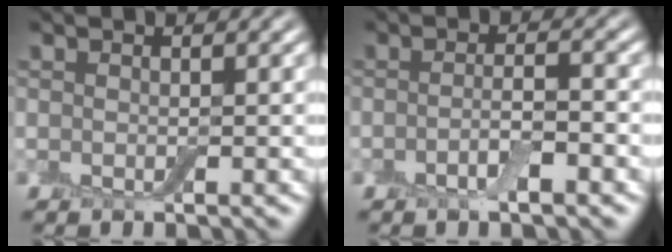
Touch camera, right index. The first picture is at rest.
{"total": 2.5, "force": [-1.1, 0.5, 2.2], "torque": [-0.039, 0.004, -0.023]}